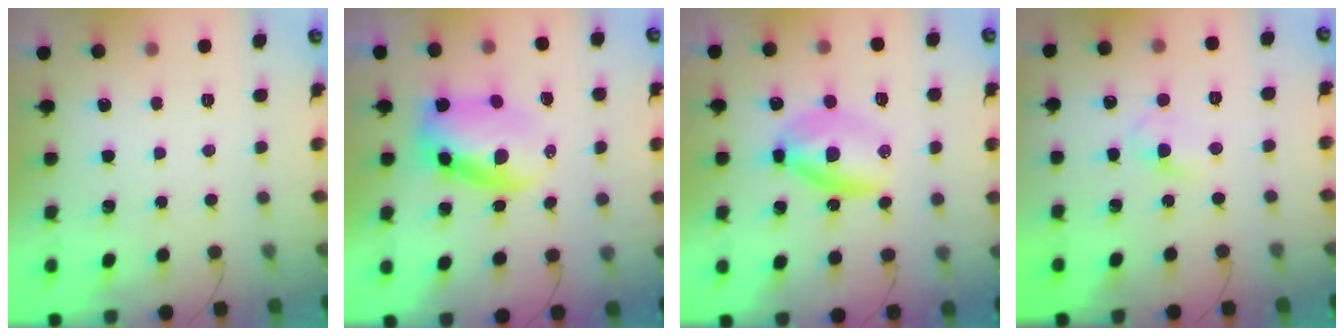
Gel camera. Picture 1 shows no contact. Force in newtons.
{"total": 6.0, "press": 5.7, "slide": 1.8}
{"total": 6.5, "press": 6.5, "slide": 0.3}
{"total": 3.3, "press": 3.0, "slide": 1.2}